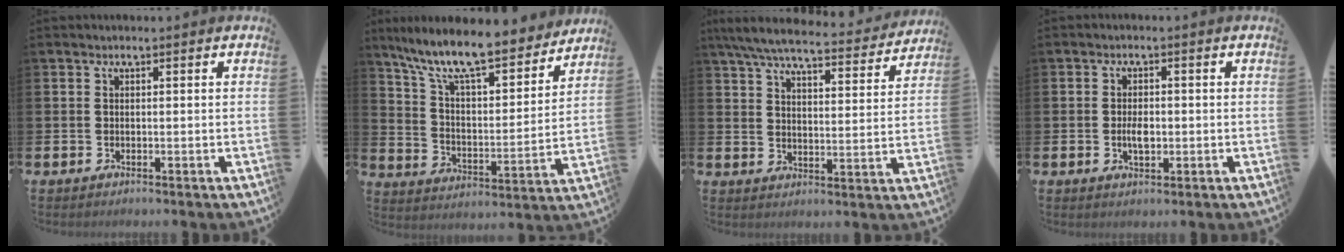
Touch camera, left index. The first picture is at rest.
{"total": 11.6, "force": [10.1, 2.1, 5.2], "torque": [-0.126, -0.072, 0.171]}
{"total": 7.2, "force": [6.5, 1.1, 3.0], "torque": [-0.074, -0.042, 0.109]}
{"total": 2.7, "force": [-0.2, 1.4, 2.3], "torque": [-0.034, 0.000, -0.006]}